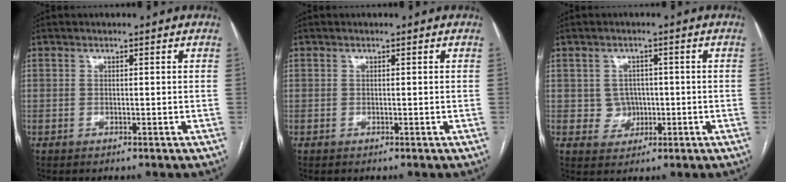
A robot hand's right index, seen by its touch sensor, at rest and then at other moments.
{"total": 0.0}
{"total": 3.5, "force": [-0.2, 3.3, 0.9], "torque": [-0.005, 0.008, 0.004]}